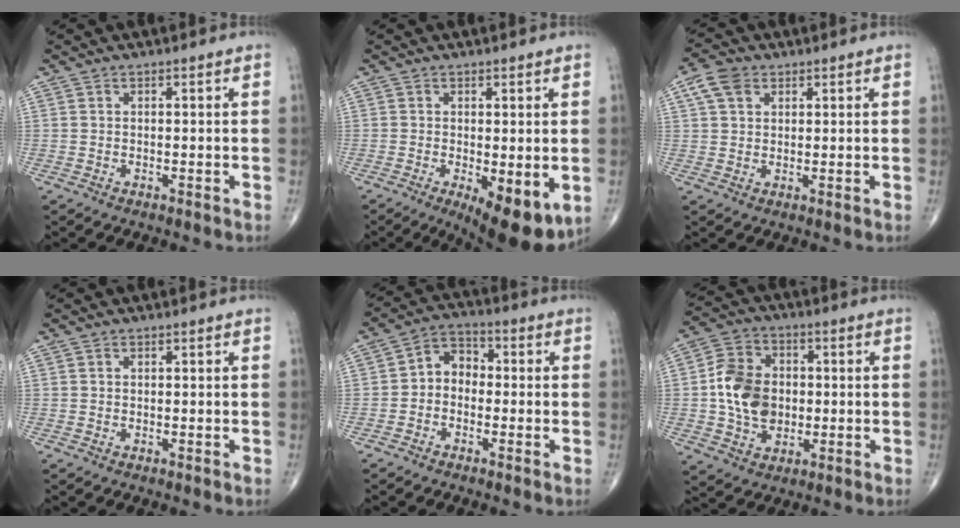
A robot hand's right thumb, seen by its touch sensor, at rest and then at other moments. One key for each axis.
{"total": 9.8, "fx": -2.6, "fy": 3.6, "fz": 8.8, "tx": -0.120, "ty": -0.023, "tz": -0.028}
{"total": 5.1, "fx": 2.3, "fy": 3.6, "fz": 2.9, "tx": -0.047, "ty": 0.007, "tz": 0.043}
{"total": 0.0}
{"total": 5.8, "fx": -0.9, "fy": 4.6, "fz": 3.5, "tx": -0.034, "ty": 0.026, "tz": -0.036}
{"total": 12.2, "fx": -0.3, "fy": 9.3, "fz": 7.9, "tx": -0.122, "ty": 0.015, "tz": -0.007}